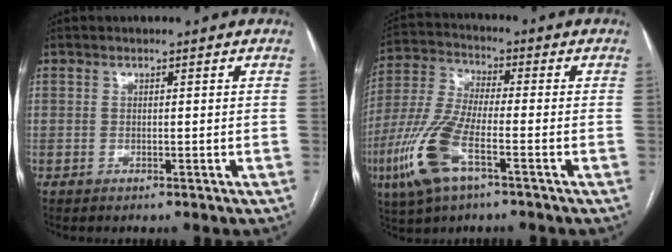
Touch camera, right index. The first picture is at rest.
{"total": 12.5, "force": [-5.3, 3.6, 10.7], "torque": [-0.250, -0.010, -0.105]}